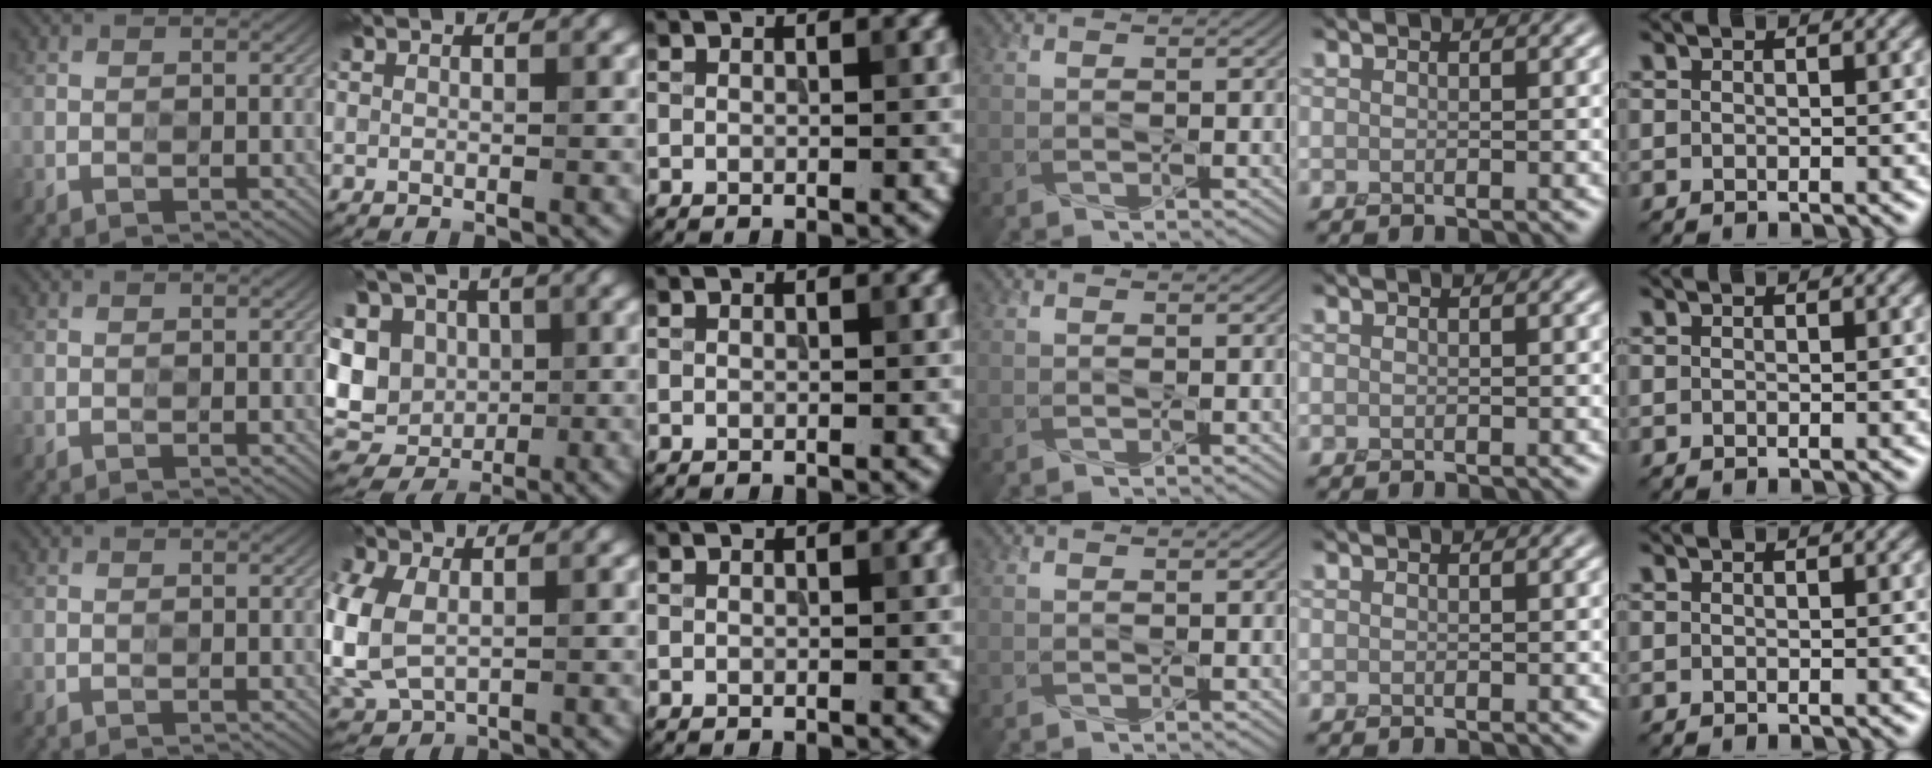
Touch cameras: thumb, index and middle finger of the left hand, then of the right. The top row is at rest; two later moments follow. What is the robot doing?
{"motion": "press", "object": "toy piano key"}